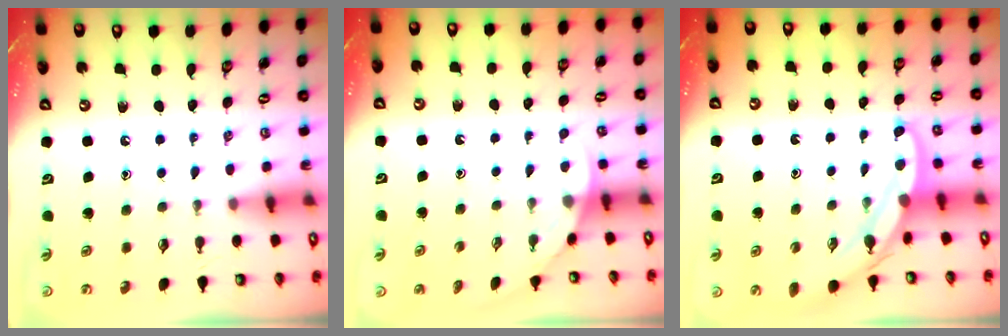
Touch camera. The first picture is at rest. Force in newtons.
{"total": 2.0, "press": 2.0, "slide": 0.0}
{"total": 5.5, "press": 5.5, "slide": 0.5}